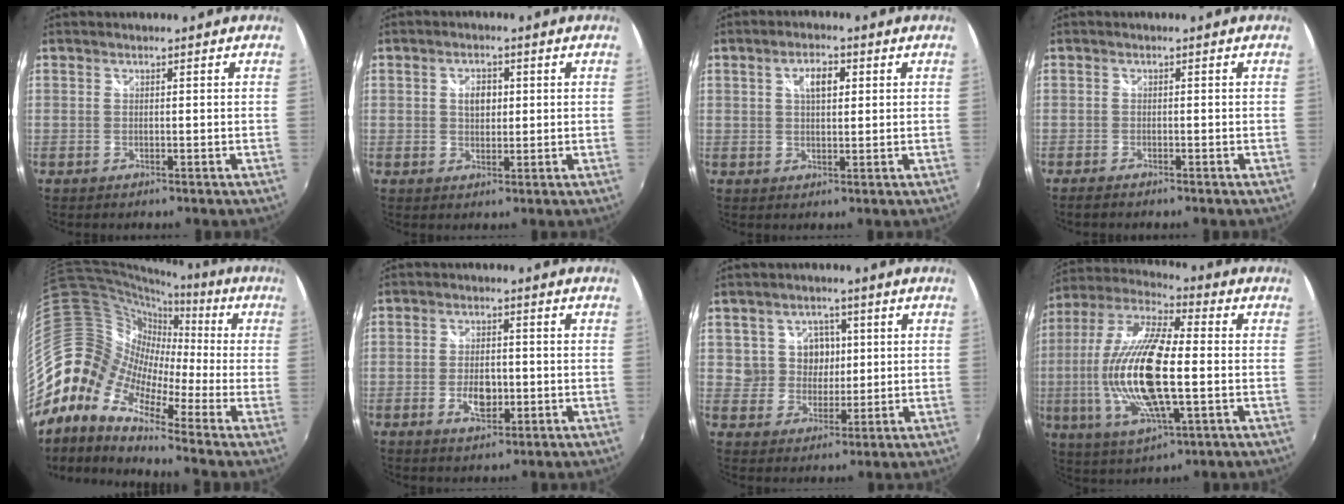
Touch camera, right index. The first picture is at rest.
{"total": 3.8, "force": [0.7, 2.6, 2.7], "torque": [-0.040, 0.006, 0.012]}
{"total": 4.4, "force": [1.4, 2.1, 3.6], "torque": [-0.060, 0.010, 0.024]}
{"total": 2.0, "force": [-1.8, 0.4, 0.7], "torque": [-0.020, -0.011, -0.034]}
{"total": 14.2, "force": [-5.1, 9.6, 9.1], "torque": [-0.162, 0.015, -0.136]}
{"total": 5.6, "force": [-1.5, 3.1, 4.4], "torque": [-0.086, -0.003, -0.024]}
{"total": 6.2, "force": [1.5, 5.8, 1.6], "torque": [-0.029, 0.015, 0.032]}
{"total": 20.9, "force": [-2.0, 6.8, 19.7], "torque": [-0.388, -0.010, -0.039]}